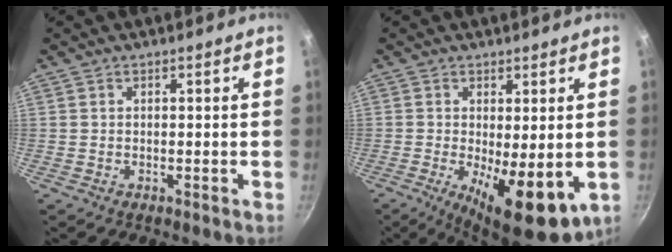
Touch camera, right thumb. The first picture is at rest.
{"total": 13.0, "force": [-3.3, 4.7, 11.7], "torque": [-0.167, -0.027, -0.031]}